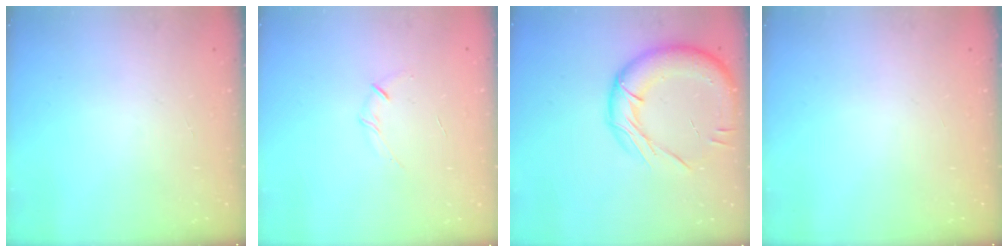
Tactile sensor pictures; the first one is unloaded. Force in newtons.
{"total": 3.5, "press": 3.4, "slide": 1.0}
{"total": 17.4, "press": 17.2, "slide": 2.7}
{"total": 0.0}